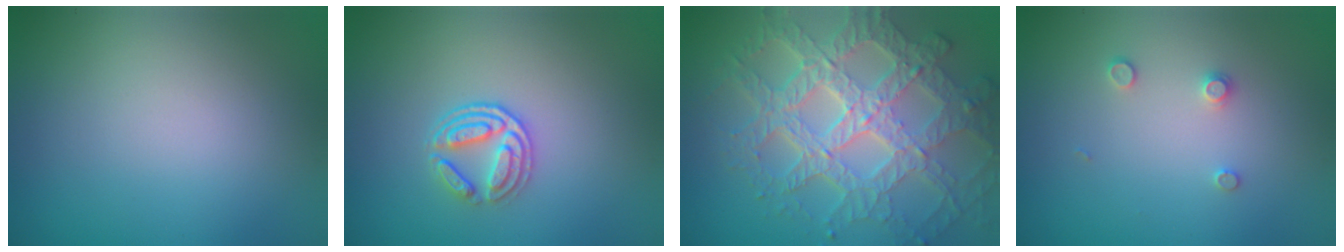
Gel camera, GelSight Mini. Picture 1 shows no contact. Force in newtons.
{"total": 2.9, "press": 2.5, "slide": 1.6}
{"total": 8.0, "press": 6.1, "slide": 5.2}
{"total": 1.0, "press": 1.0, "slide": 0.2}